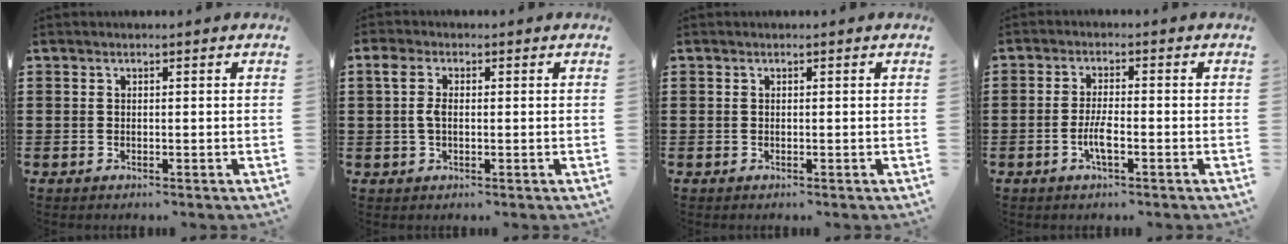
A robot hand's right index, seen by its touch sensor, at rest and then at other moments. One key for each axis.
{"total": 3.0, "fx": 0.2, "fy": 1.8, "fz": 2.4, "tx": -0.058, "ty": 0.007, "tz": -0.001}
{"total": 0.0}
{"total": 3.7, "fx": -1.4, "fy": 0.8, "fz": 3.3, "tx": -0.071, "ty": -0.002, "tz": -0.030}